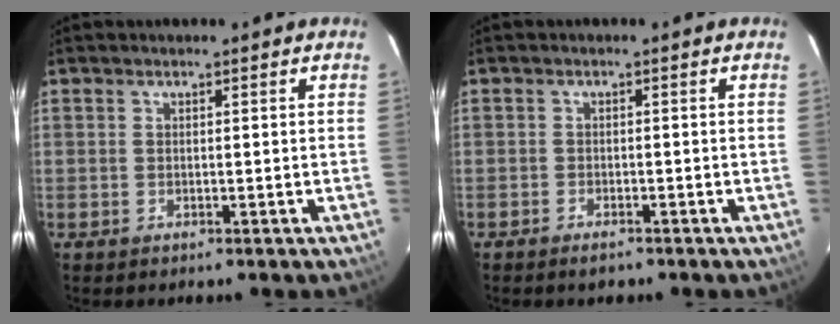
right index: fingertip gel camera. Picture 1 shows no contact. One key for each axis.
{"total": 2.2, "fx": -1.8, "fy": 0.9, "fz": 0.9, "tx": -0.026, "ty": 0.000, "tz": -0.032}